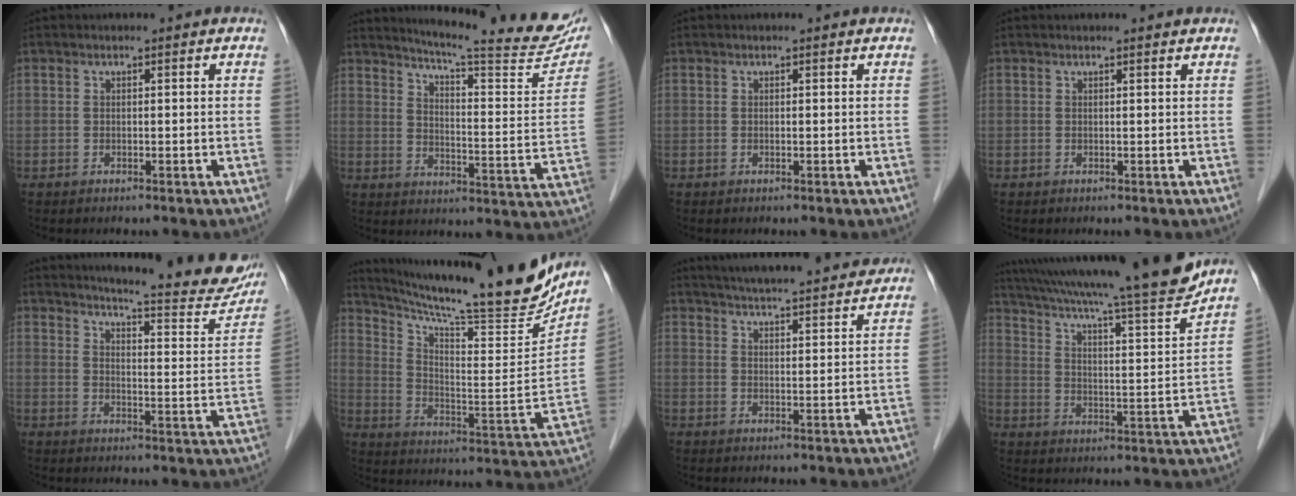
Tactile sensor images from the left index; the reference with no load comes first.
{"total": 22.0, "force": [19.9, 1.0, 9.5], "torque": [-0.136, -0.075, 0.243]}
{"total": 0.0}
{"total": 1.1, "force": [1.0, -0.1, 0.3], "torque": [-0.014, 0.002, 0.013]}
{"total": 19.1, "force": [17.6, 1.7, 7.2], "torque": [-0.094, -0.074, 0.205]}
{"total": 23.2, "force": [21.1, 0.8, 9.5], "torque": [-0.161, -0.077, 0.306]}
{"total": 17.5, "force": [16.2, 1.1, 6.6], "torque": [-0.106, 0.016, 0.220]}
{"total": 23.6, "force": [20.5, -0.2, 11.6], "torque": [-0.199, -0.021, 0.299]}